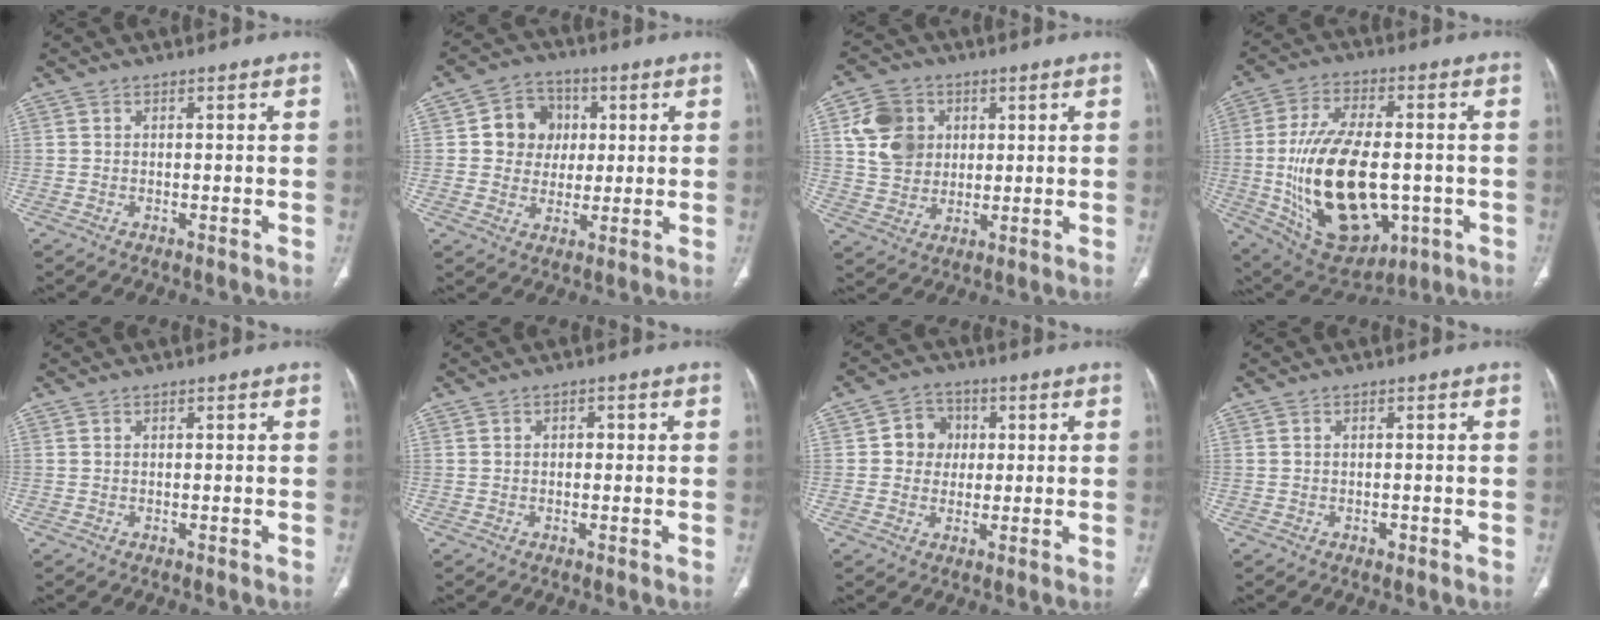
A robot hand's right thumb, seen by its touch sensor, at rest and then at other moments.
{"total": 9.2, "force": [1.6, 8.3, 3.7], "torque": [-0.012, 0.003, 0.021]}
{"total": 10.6, "force": [2.8, 8.9, 5.0], "torque": [-0.067, -0.004, 0.055]}
{"total": 24.4, "force": [-3.1, 13.4, 20.2], "torque": [-0.362, -0.001, -0.021]}
{"total": 0.0}
{"total": 1.3, "force": [0.2, 1.0, 0.9], "torque": [-0.010, 0.006, 0.001]}
{"total": 6.3, "force": [0.8, 5.8, 2.5], "torque": [-0.003, 0.008, 0.006]}
{"total": 0.8, "force": [-0.4, 0.6, 0.4], "torque": [-0.006, 0.001, -0.006]}